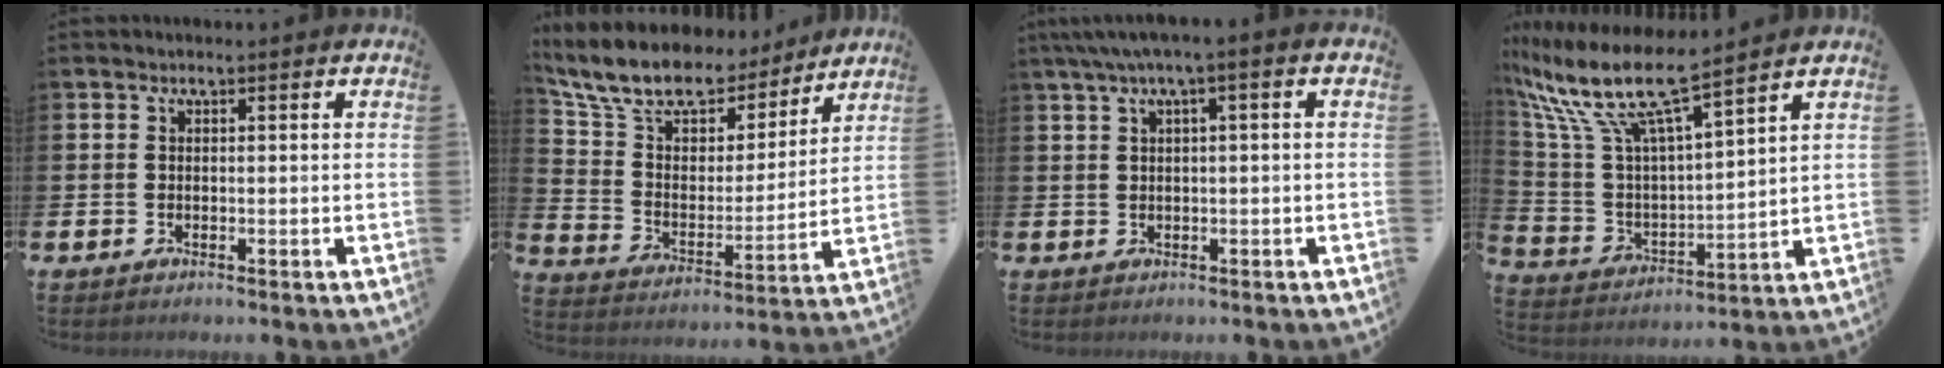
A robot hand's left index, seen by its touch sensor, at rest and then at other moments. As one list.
[{"total": 11.5, "force": [10.1, 4.5, 3.2], "torque": [-0.116, -0.063, 0.181]}, {"total": 2.5, "force": [0.5, 0.1, 2.5], "torque": [-0.053, 0.004, 0.009]}, {"total": 10.2, "force": [8.7, 1.3, 5.1], "torque": [-0.144, -0.056, 0.145]}]